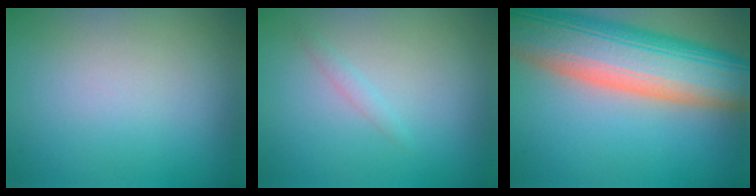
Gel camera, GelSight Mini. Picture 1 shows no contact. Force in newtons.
{"total": 0.8, "press": 0.8, "slide": 0.1}
{"total": 14.2, "press": 14.1, "slide": 1.0}